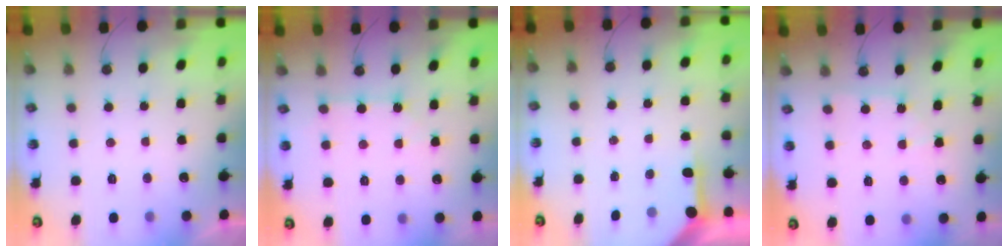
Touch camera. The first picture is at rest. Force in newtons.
{"total": 3.3, "press": 3.3, "slide": 0.3}
{"total": 3.4, "press": 3.4, "slide": 0.3}
{"total": 3.5, "press": 3.4, "slide": 0.4}